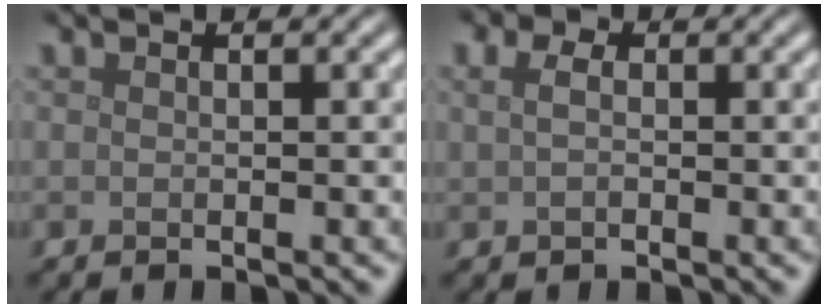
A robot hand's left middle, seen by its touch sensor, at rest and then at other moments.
{"total": 3.3, "force": [1.0, 2.4, 2.1], "torque": [-0.029, 0.019, -0.010]}